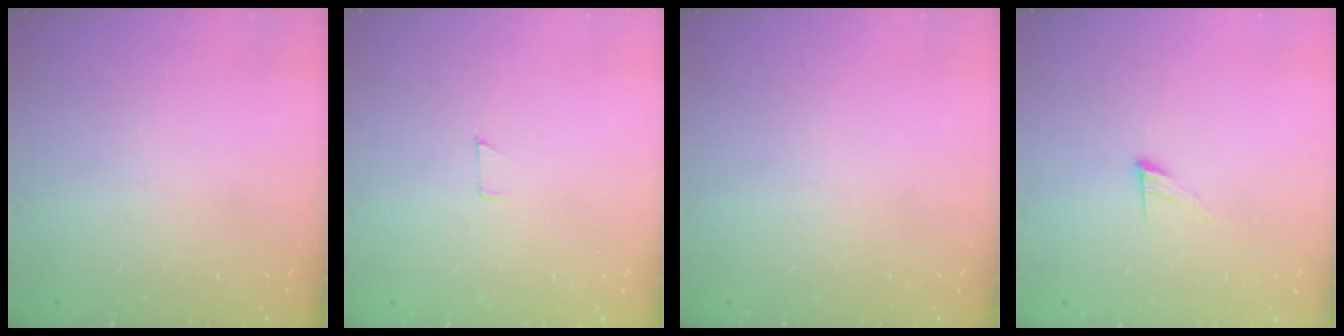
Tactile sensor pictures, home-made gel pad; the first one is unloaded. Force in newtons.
{"total": 3.8, "press": 3.8, "slide": 0.3}
{"total": 0.0}
{"total": 6.5, "press": 6.5, "slide": 0.5}